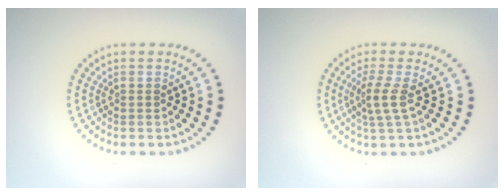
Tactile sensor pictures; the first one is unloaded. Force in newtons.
{"total": 2.2, "press": 1.6, "slide": 1.6}